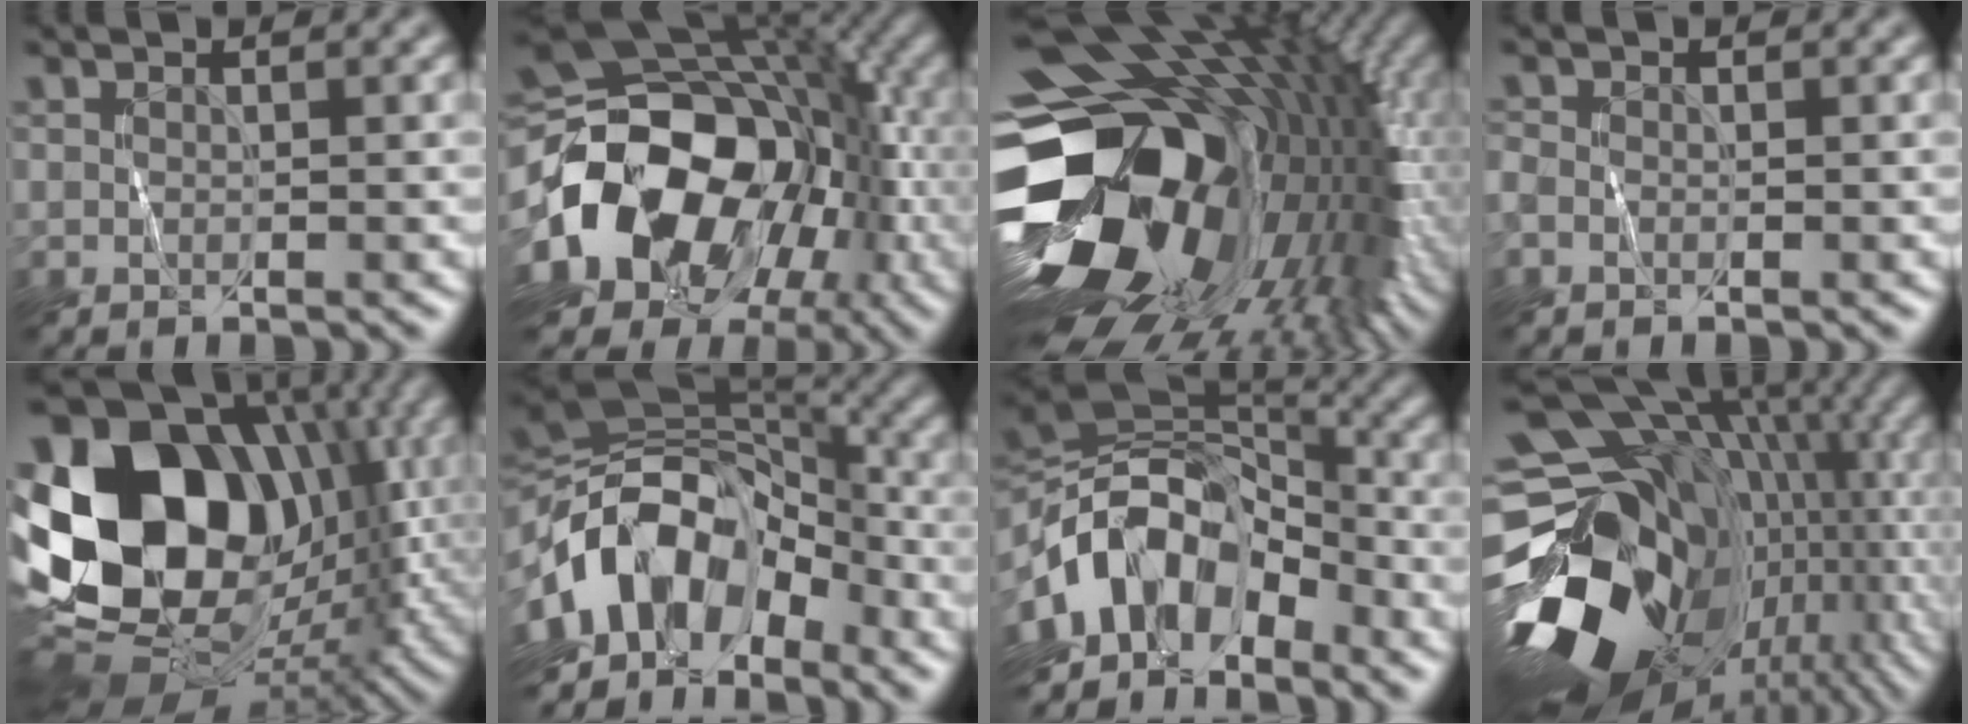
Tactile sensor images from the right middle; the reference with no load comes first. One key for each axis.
{"total": 18.0, "fx": -4.6, "fy": 13.0, "fz": 11.6, "tx": -0.207, "ty": -0.018, "tz": -0.074}
{"total": 19.9, "fx": -1.8, "fy": 14.4, "fz": 13.6, "tx": -0.255, "ty": -0.028, "tz": -0.009}
{"total": 1.0, "fx": -0.6, "fy": 0.6, "fz": 0.5, "tx": -0.014, "ty": 0.000, "tz": -0.016}
{"total": 19.7, "fx": 1.9, "fy": 14.9, "fz": 12.8, "tx": -0.227, "ty": 0.004, "tz": 0.054}
{"total": 11.9, "fx": -5.0, "fy": 7.4, "fz": 7.8, "tx": -0.130, "ty": 0.024, "tz": -0.109}
{"total": 10.7, "fx": -5.2, "fy": 6.2, "fz": 6.9, "tx": -0.110, "ty": 0.017, "tz": -0.112}
{"total": 20.4, "fx": -4.0, "fy": 15.1, "fz": 13.1, "tx": -0.217, "ty": -0.021, "tz": -0.041}